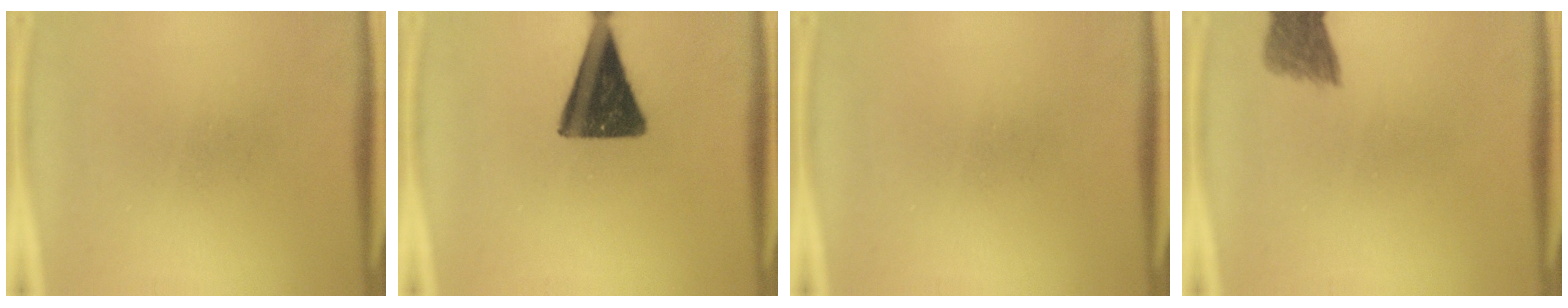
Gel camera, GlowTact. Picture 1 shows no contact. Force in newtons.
{"total": 14.3}
{"total": 0.0}
{"total": 4.3}